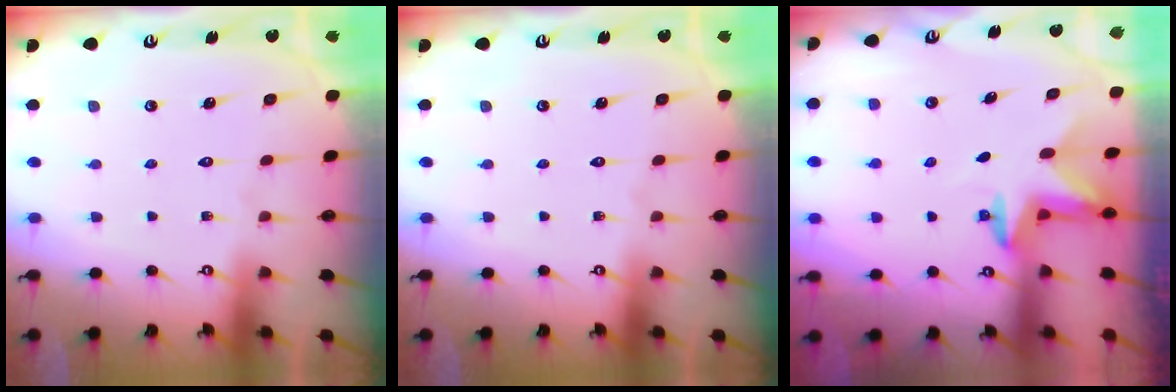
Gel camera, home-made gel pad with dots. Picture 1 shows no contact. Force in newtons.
{"total": 0.0}
{"total": 2.9, "press": 2.8, "slide": 0.7}